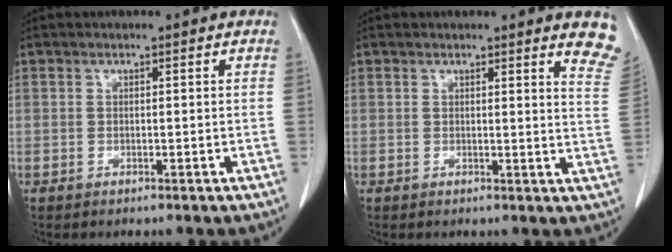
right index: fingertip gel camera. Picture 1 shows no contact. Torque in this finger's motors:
{"motor_torque": [0.06, 0.10, 0.04, 0.01]}